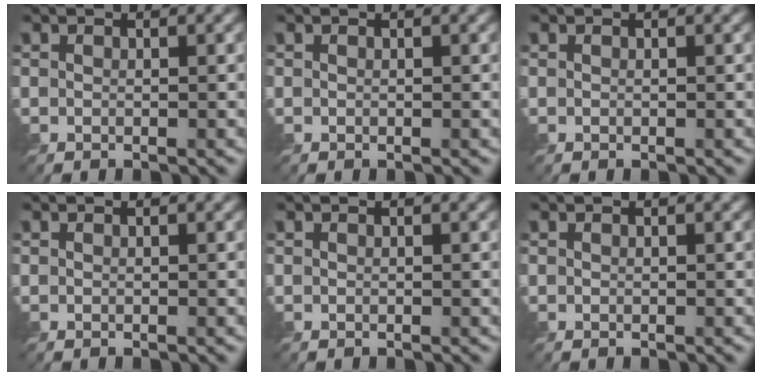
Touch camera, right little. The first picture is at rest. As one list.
[{"total": 0.0}, {"total": 0.0}, {"total": 0.0}, {"total": 0.0}, {"total": 0.0}]